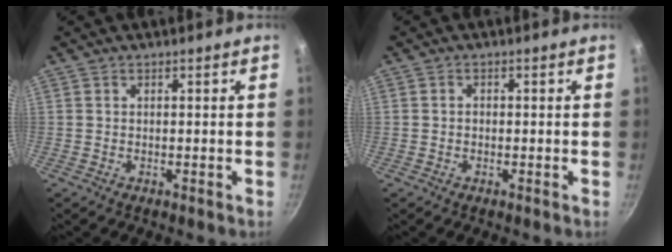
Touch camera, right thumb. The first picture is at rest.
{"total": 0.9, "force": [-0.2, 0.7, 0.4], "torque": [-0.007, 0.005, -0.003]}